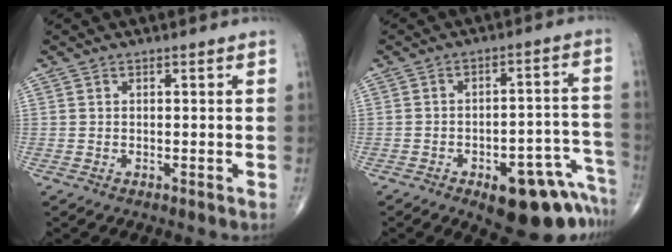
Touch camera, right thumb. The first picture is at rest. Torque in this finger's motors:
{"motor_torque": [2.29, 1.08, 0.83, -1.09, 0.26]}